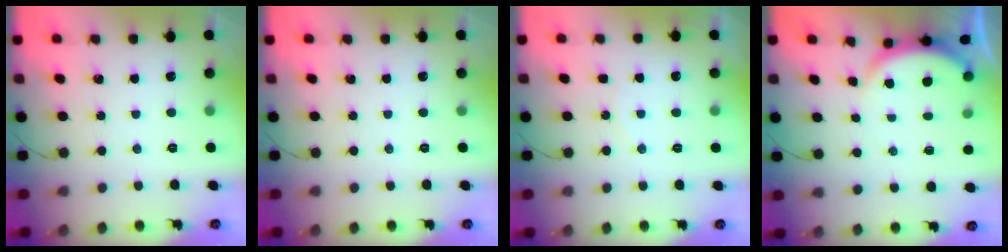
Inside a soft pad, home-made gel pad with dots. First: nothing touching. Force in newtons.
{"total": 0.0}
{"total": 4.6, "press": 4.6, "slide": 0.4}
{"total": 3.7, "press": 3.7, "slide": 0.3}